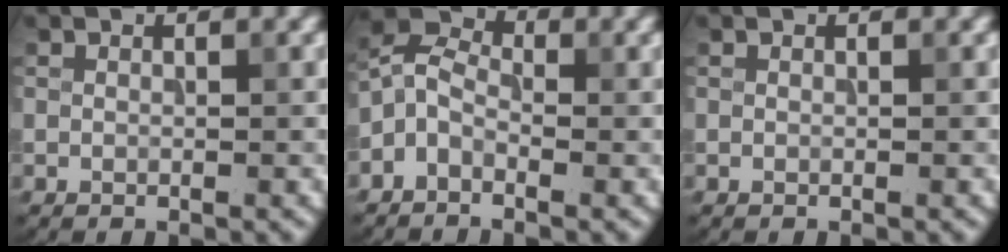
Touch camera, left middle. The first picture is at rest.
{"total": 3.4, "force": [-1.6, 2.2, 2.1], "torque": [-0.046, 0.012, -0.046]}
{"total": 0.0}